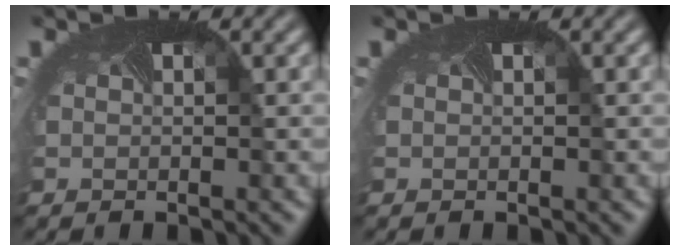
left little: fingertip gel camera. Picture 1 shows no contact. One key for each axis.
{"total": 0.0}